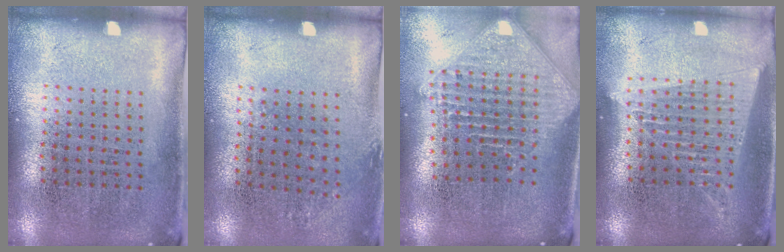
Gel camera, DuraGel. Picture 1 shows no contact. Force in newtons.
{"total": 0.7, "press": 0.6, "slide": 0.4}
{"total": 2.5, "press": 1.8, "slide": 1.6}
{"total": 1.6, "press": 1.4, "slide": 0.7}